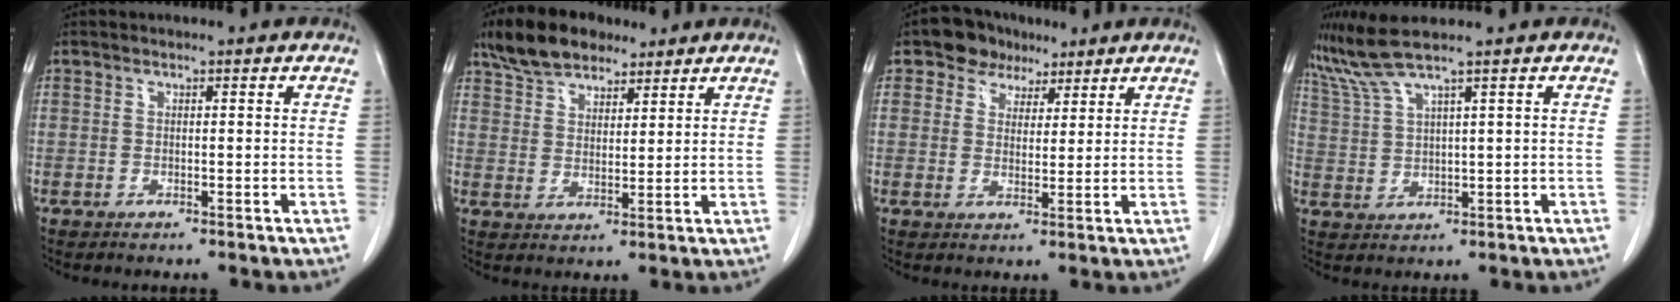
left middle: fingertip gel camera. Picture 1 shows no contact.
{"total": 9.0, "force": [7.0, 4.1, 3.9], "torque": [-0.078, 0.020, 0.128]}
{"total": 5.4, "force": [3.5, 4.0, 1.1], "torque": [-0.021, 0.017, 0.060]}
{"total": 8.2, "force": [7.7, -0.8, 2.6], "torque": [-0.072, 0.003, 0.168]}